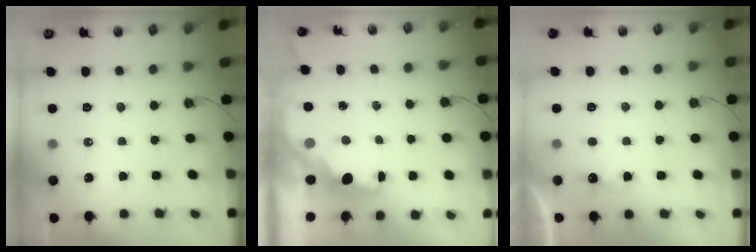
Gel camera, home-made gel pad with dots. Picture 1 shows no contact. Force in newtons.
{"total": 2.5, "press": 2.4, "slide": 0.8}
{"total": 2.1, "press": 1.9, "slide": 0.8}